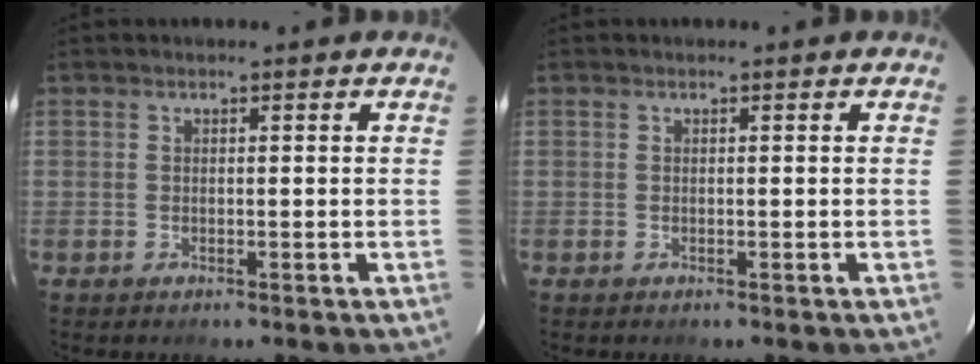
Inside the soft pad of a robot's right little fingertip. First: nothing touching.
{"total": 0.0}